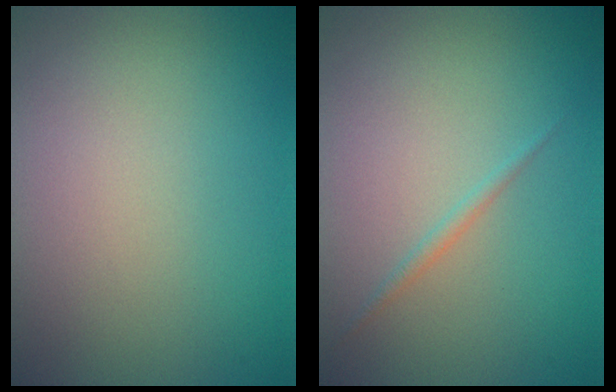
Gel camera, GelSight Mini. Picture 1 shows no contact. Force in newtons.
{"total": 0.7, "press": 0.7, "slide": 0.1}